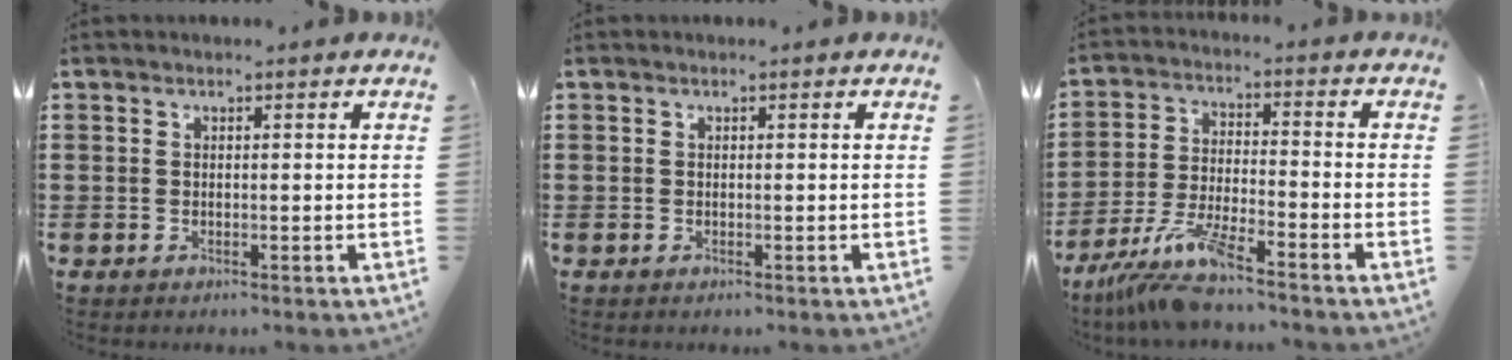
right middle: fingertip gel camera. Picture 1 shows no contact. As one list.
[{"total": 0.0}, {"total": 8.6, "force": [-7.2, 0.4, 4.7], "torque": [-0.108, -0.012, -0.142]}]